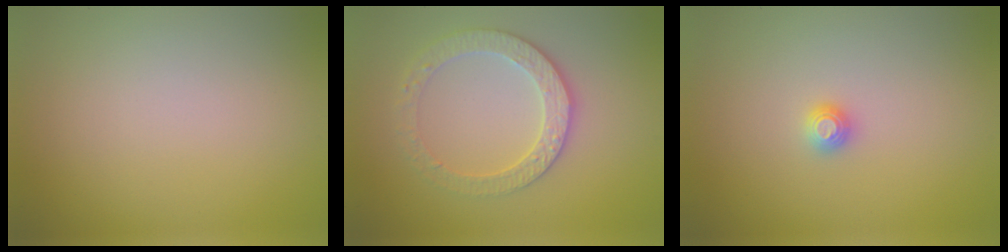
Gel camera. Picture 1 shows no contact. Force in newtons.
{"total": 3.4, "press": 3.2, "slide": 0.8}
{"total": 1.1, "press": 1.1, "slide": 0.1}